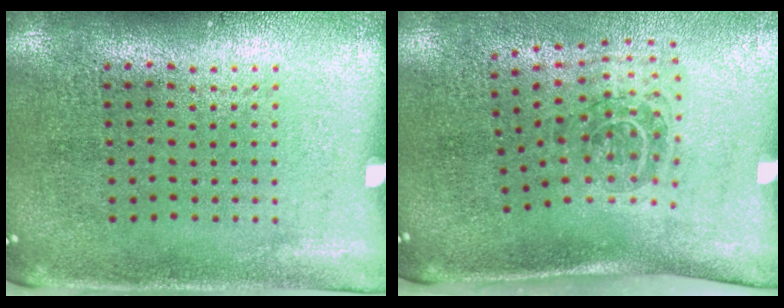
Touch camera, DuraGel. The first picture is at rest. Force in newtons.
{"total": 1.9, "press": 1.2, "slide": 1.5}